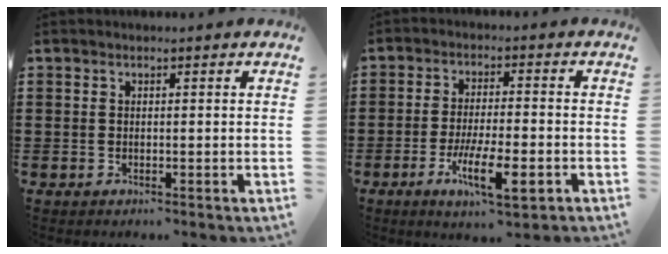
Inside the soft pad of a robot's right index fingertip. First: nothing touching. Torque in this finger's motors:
{"motor_torque": [2.14, 0.00, 0.98, 0.21]}